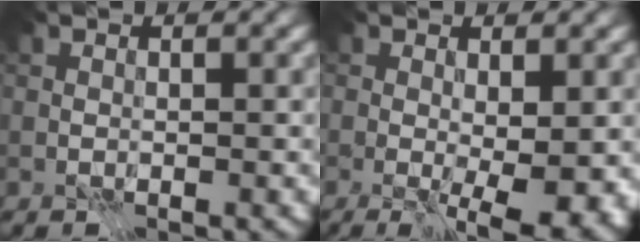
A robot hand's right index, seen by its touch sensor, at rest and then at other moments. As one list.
[{"total": 5.7, "force": [-1.2, 1.4, 5.4], "torque": [-0.079, -0.012, -0.014]}]